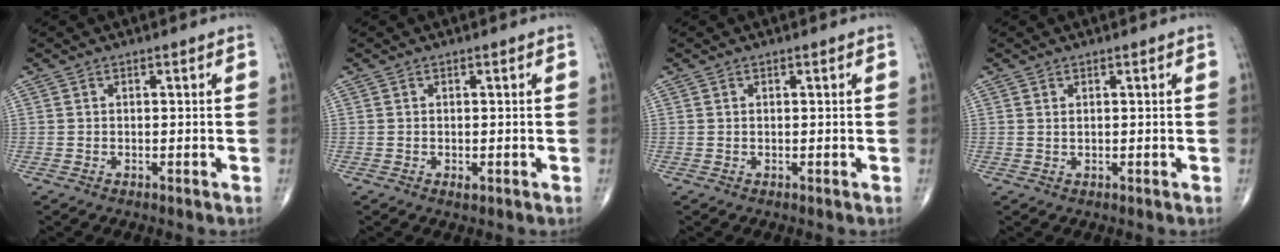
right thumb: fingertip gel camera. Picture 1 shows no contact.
{"total": 0.8, "force": [-0.3, 0.4, 0.6], "torque": [-0.010, -0.003, -0.006]}
{"total": 0.0}
{"total": 0.5, "force": [0.3, 0.2, 0.4], "torque": [-0.007, -0.001, 0.006]}